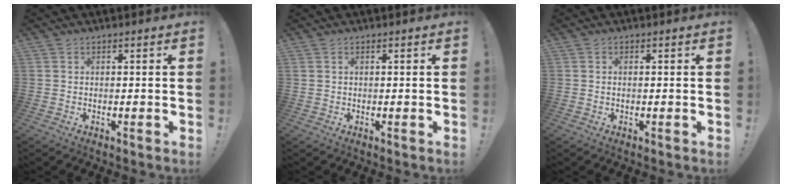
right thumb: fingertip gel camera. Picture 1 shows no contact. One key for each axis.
{"total": 0.7, "fx": 0.4, "fy": 0.4, "fz": 0.4, "tx": -0.010, "ty": 0.002, "tz": 0.007}
{"total": 0.6, "fx": 0.1, "fy": 0.2, "fz": 0.5, "tx": -0.014, "ty": 0.002, "tz": 0.002}